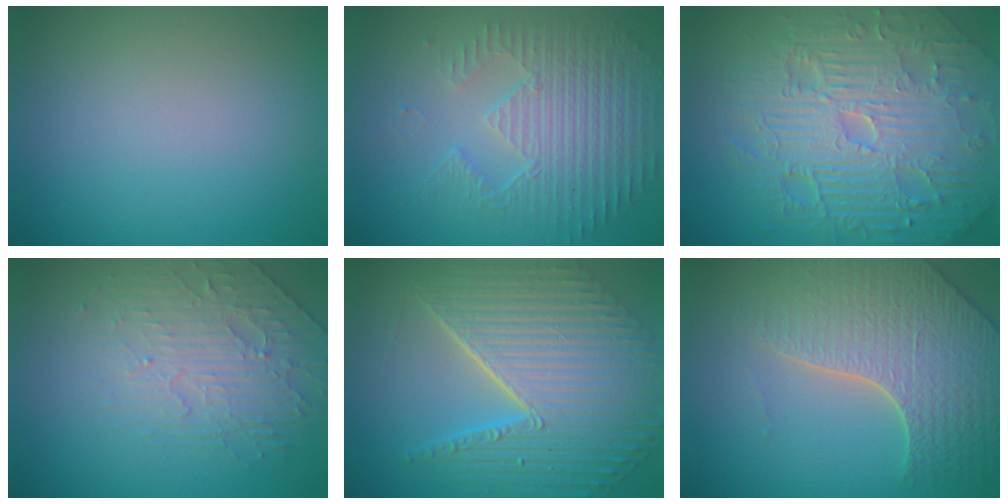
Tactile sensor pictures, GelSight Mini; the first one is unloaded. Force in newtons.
{"total": 3.8, "press": 3.6, "slide": 1.3}
{"total": 11.7, "press": 7.5, "slide": 9.0}
{"total": 2.8, "press": 2.3, "slide": 1.6}
{"total": 11.2, "press": 7.3, "slide": 8.4}
{"total": 6.1, "press": 5.1, "slide": 3.3}